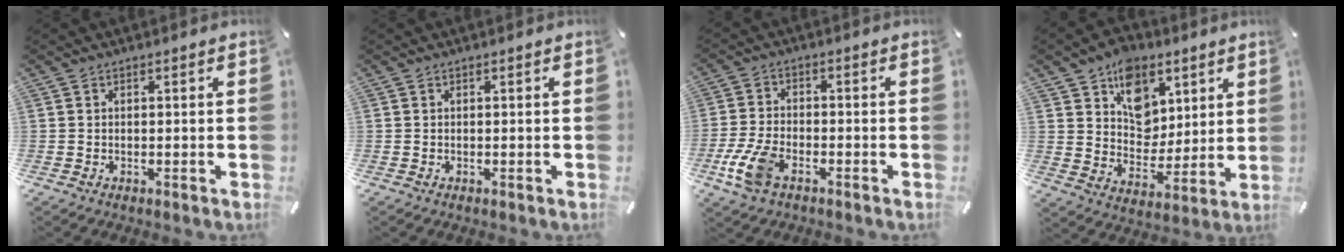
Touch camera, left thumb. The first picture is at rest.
{"total": 0.0}
{"total": 8.0, "force": [-3.9, 4.3, 5.6], "torque": [-0.130, 0.004, -0.073]}
{"total": 11.7, "force": [5.4, 9.6, 4.1], "torque": [-0.063, -0.037, 0.103]}